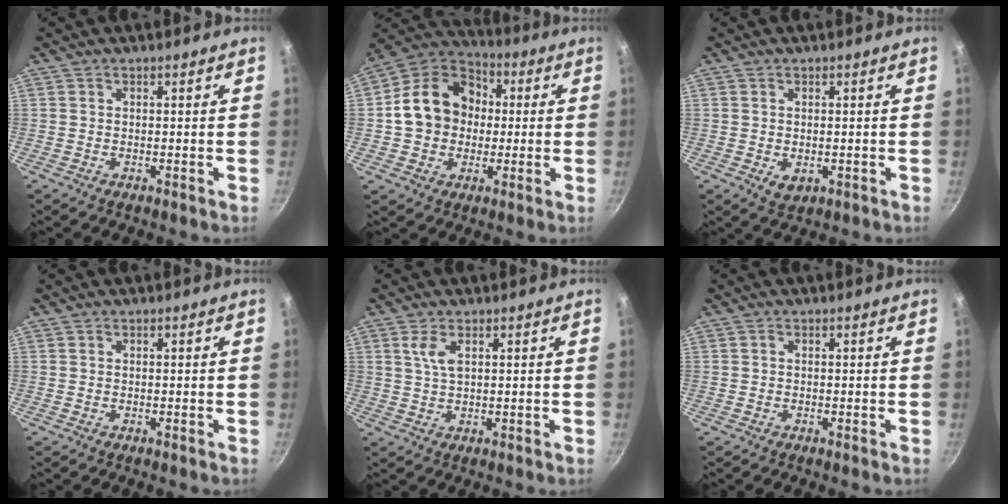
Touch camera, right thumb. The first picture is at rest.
{"total": 16.0, "force": [0.9, 13.2, 9.0], "torque": [-0.120, 0.032, 0.003]}
{"total": 2.6, "force": [-0.3, 1.7, 1.9], "torque": [-0.031, -0.009, 0.002]}
{"total": 0.0}
{"total": 3.5, "force": [1.3, 1.4, 2.9], "torque": [-0.059, -0.004, 0.029]}
{"total": 0.0}